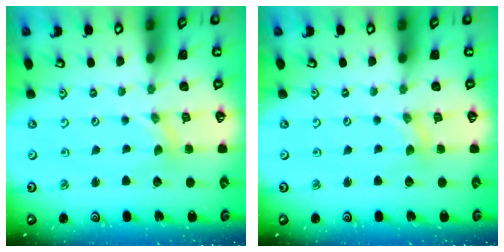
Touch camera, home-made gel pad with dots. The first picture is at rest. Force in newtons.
{"total": 0.0}